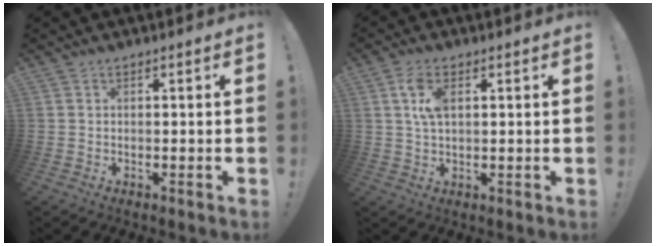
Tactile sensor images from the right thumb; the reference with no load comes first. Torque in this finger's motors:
{"motor_torque": [1.14, 1.07, 0.67, 0.11, 0.28]}